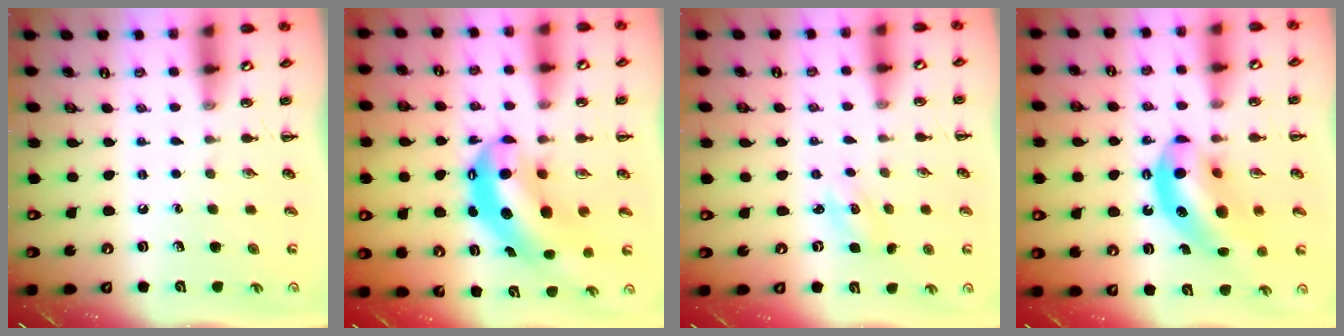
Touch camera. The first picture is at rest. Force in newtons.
{"total": 8.9, "press": 8.6, "slide": 2.4}
{"total": 1.8, "press": 1.8, "slide": 0.5}
{"total": 14.2, "press": 13.7, "slide": 3.6}